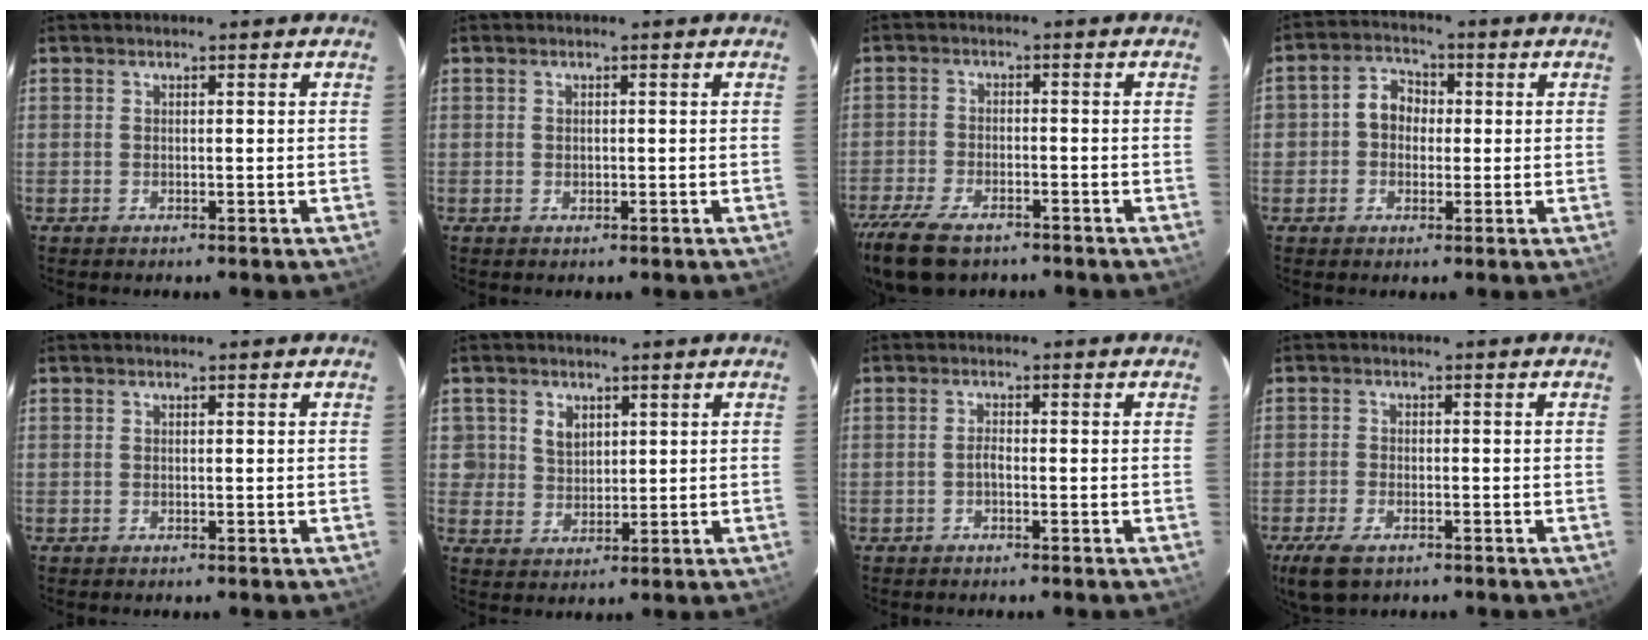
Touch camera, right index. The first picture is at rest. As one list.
[{"total": 0.5, "force": [0.1, 0.4, 0.3], "torque": [-0.003, 0.002, 0.002]}, {"total": 12.8, "force": [-9.4, 5.5, 6.7], "torque": [-0.173, -0.034, -0.170]}, {"total": 5.5, "force": [-0.1, 4.8, 2.6], "torque": [-0.048, 0.023, -0.004]}, {"total": 0.0}, {"total": 4.5, "force": [1.9, 4.0, 0.9], "torque": [-0.008, 0.012, 0.040]}, {"total": 1.1, "force": [-0.7, 0.3, 0.8], "torque": [-0.017, 0.005, -0.015]}, {"total": 6.7, "force": [-4.3, 3.3, 4.0], "torque": [-0.107, -0.018, -0.079]}]